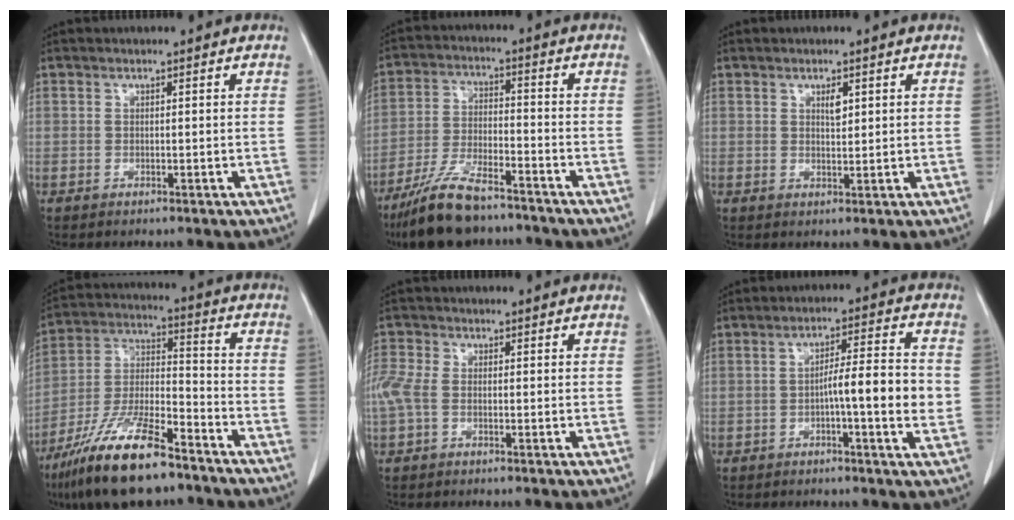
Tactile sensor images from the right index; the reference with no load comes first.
{"total": 11.7, "force": [-9.4, 2.6, 6.6], "torque": [-0.132, -0.022, -0.171]}
{"total": 1.8, "force": [0.8, 0.7, 1.4], "torque": [-0.024, -0.004, 0.015]}
{"total": 16.9, "force": [-12.0, 3.7, 11.4], "torque": [-0.240, -0.019, -0.220]}
{"total": 5.1, "force": [-0.7, 3.0, 4.0], "torque": [-0.128, 0.016, -0.014]}
{"total": 8.5, "force": [-1.1, 0.4, 8.4], "torque": [-0.125, 0.010, -0.021]}